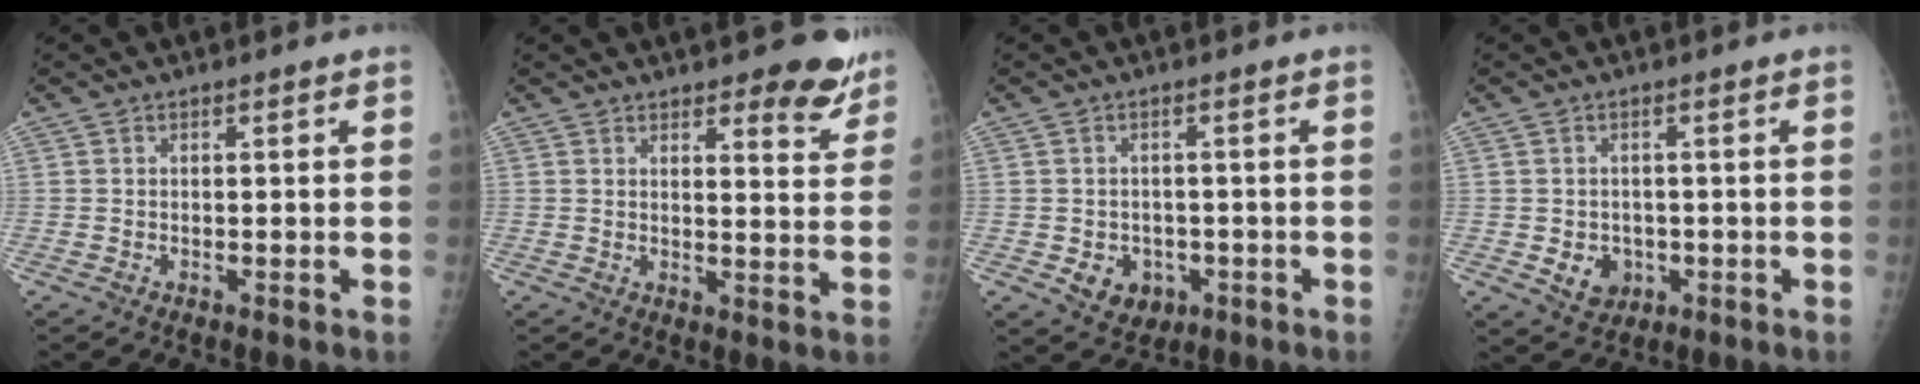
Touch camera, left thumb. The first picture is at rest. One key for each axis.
{"total": 7.3, "fx": 5.6, "fy": 2.6, "fz": 3.9, "tx": -0.017, "ty": -0.038, "tz": 0.067}
{"total": 5.4, "fx": -1.5, "fy": 4.6, "fz": 2.5, "tx": -0.015, "ty": 0.005, "tz": -0.009}
{"total": 4.7, "fx": -0.9, "fy": 4.1, "fz": 2.2, "tx": -0.014, "ty": 0.001, "tz": 0.000}